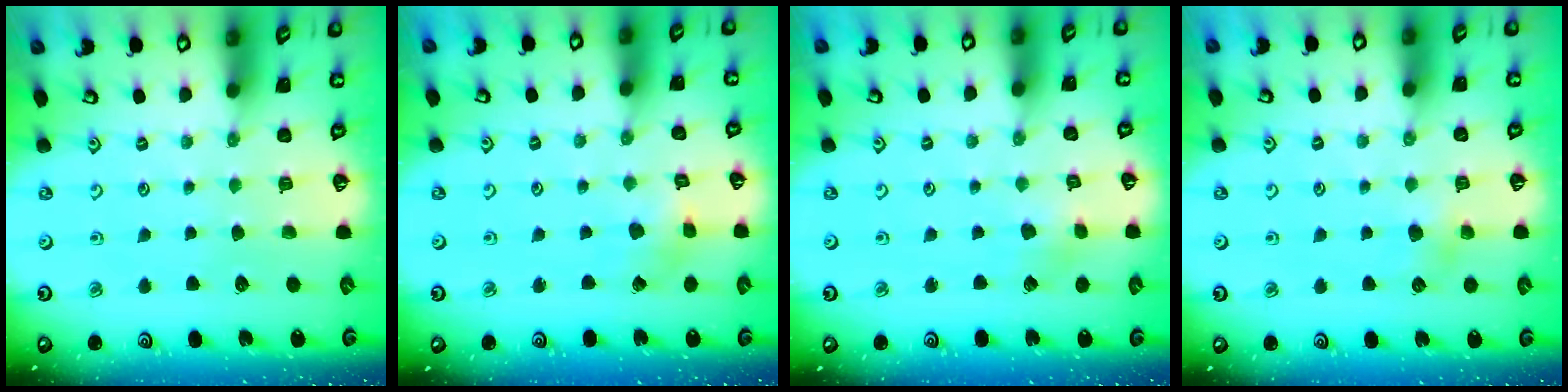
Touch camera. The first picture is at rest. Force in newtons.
{"total": 2.9, "press": 2.9, "slide": 0.3}
{"total": 2.6, "press": 2.5, "slide": 0.4}
{"total": 4.8, "press": 4.8, "slide": 0.3}